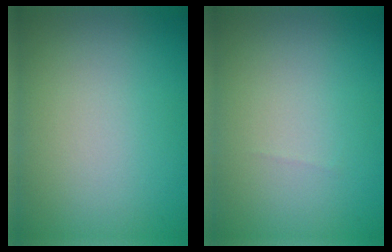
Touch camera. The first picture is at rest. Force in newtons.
{"total": 0.0}